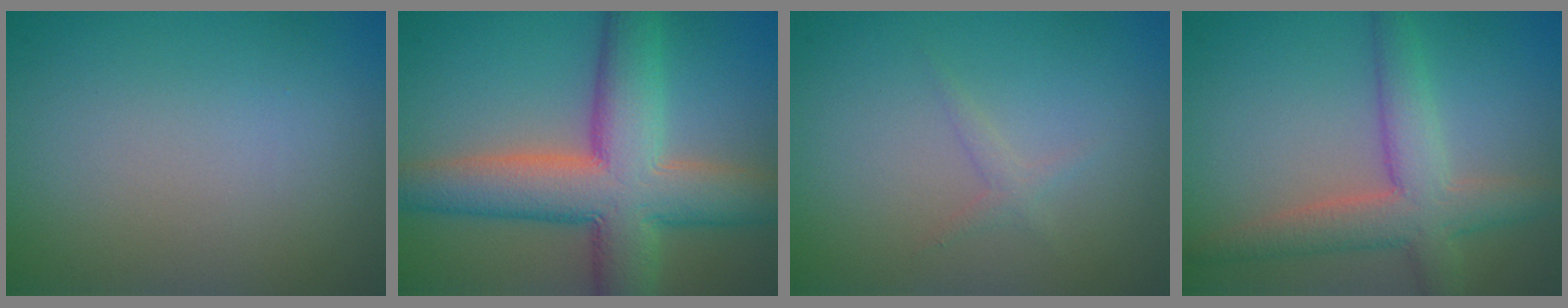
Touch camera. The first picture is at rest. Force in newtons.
{"total": 10.4, "press": 10.4, "slide": 0.5}
{"total": 0.9, "press": 0.9, "slide": 0.0}
{"total": 5.1, "press": 5.1, "slide": 0.3}